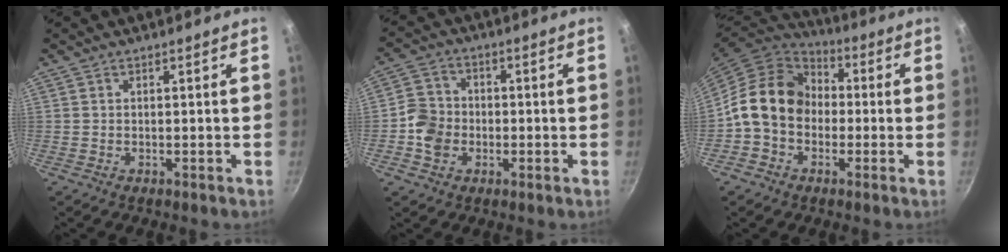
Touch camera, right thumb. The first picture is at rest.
{"total": 6.8, "force": [-1.5, 5.9, 2.9], "torque": [-0.033, 0.016, -0.043]}
{"total": 14.2, "force": [-0.4, 11.4, 8.4], "torque": [-0.108, 0.034, -0.025]}